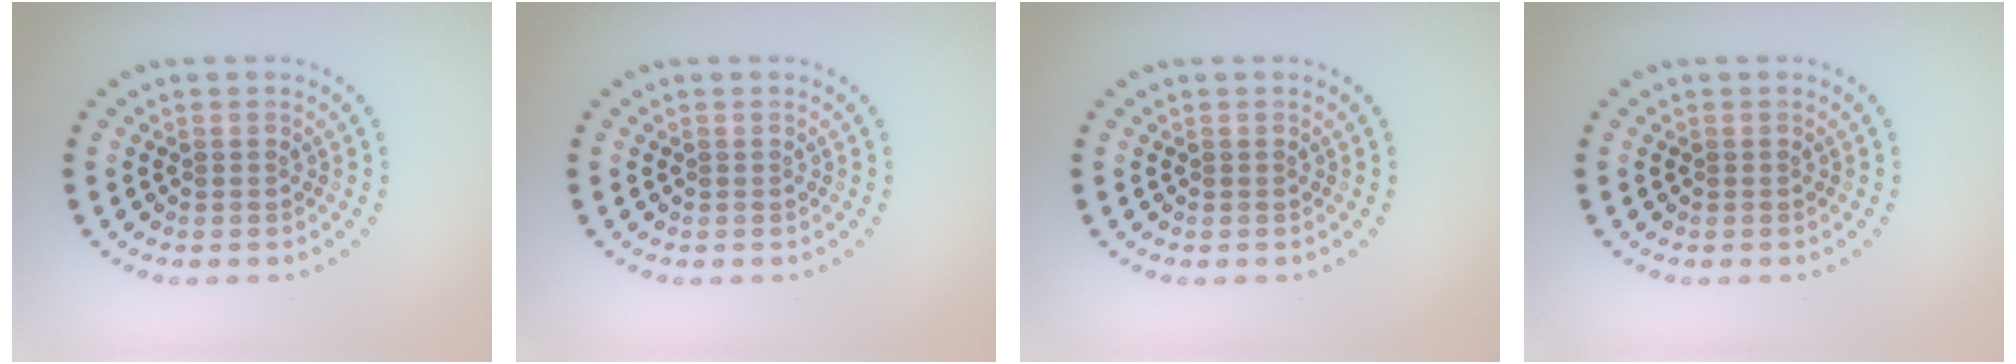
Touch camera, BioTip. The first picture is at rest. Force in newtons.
{"total": 0.0}
{"total": 0.0}
{"total": 0.0}